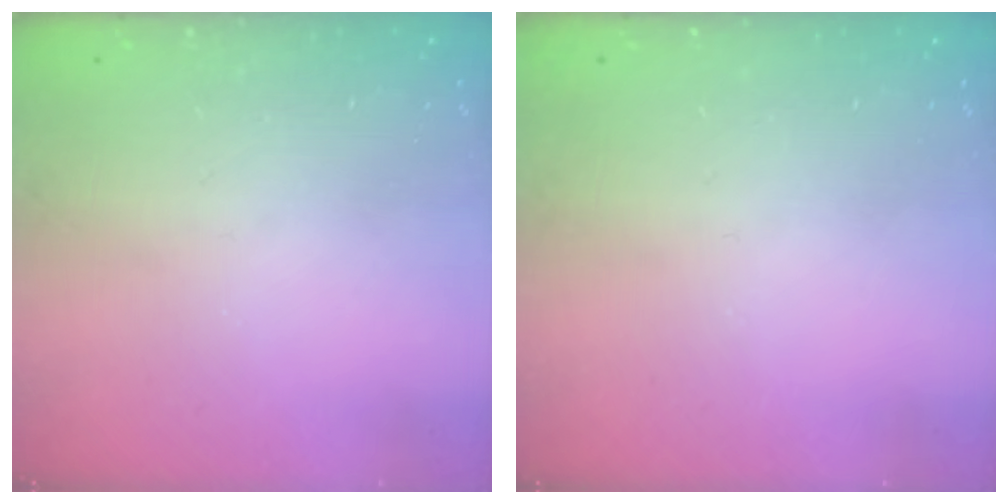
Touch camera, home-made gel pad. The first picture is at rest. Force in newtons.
{"total": 0.0}